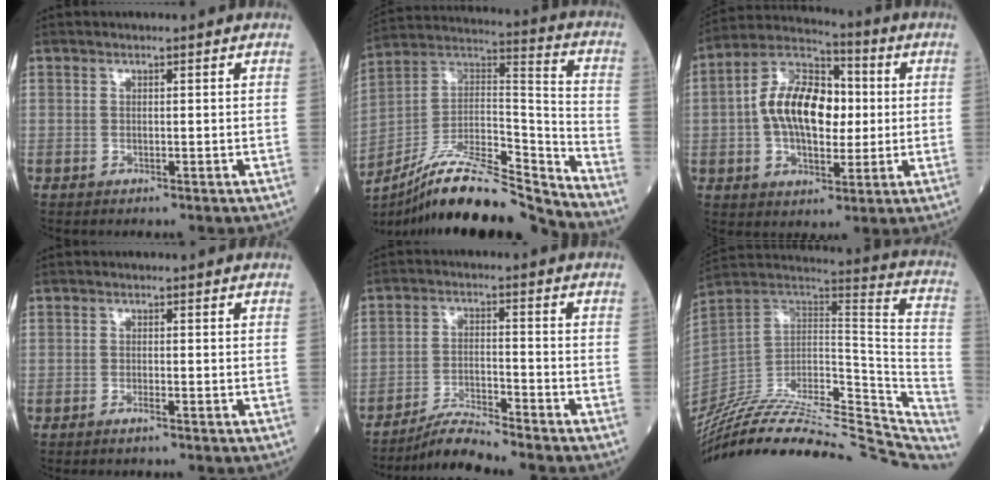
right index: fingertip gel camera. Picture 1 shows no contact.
{"total": 19.0, "force": [-17.1, 1.6, 8.1], "torque": [-0.147, 0.039, -0.300]}
{"total": 13.6, "force": [0.6, 7.2, 11.5], "torque": [-0.222, 0.031, 0.008]}
{"total": 1.2, "force": [-0.8, 0.0, 0.9], "torque": [-0.020, -0.001, -0.016]}
{"total": 5.7, "force": [-5.4, -0.9, 1.4], "torque": [-0.029, -0.015, -0.100]}
{"total": 35.2, "force": [-29.8, 10.8, 15.5], "torque": [-0.217, -0.012, -0.419]}